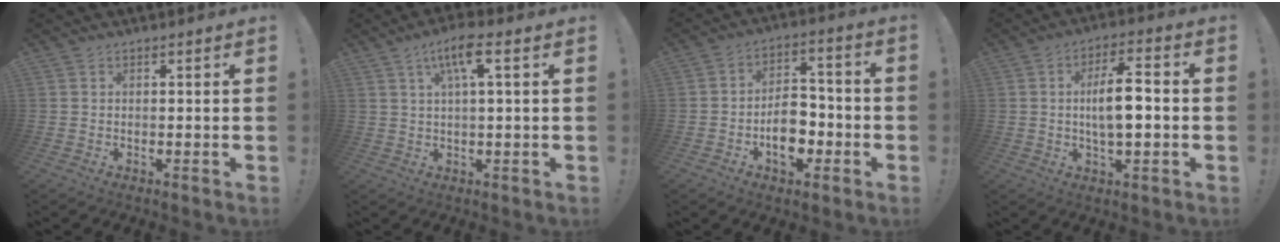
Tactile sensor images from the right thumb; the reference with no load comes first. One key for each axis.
{"total": 8.0, "fx": 2.8, "fy": 1.6, "fz": 7.3, "tx": -0.131, "ty": 0.002, "tz": 0.045}
{"total": 11.3, "fx": -3.8, "fy": 7.5, "fz": 7.6, "tx": -0.112, "ty": 0.026, "tz": -0.064}
{"total": 9.9, "fx": -0.7, "fy": 3.6, "fz": 9.2, "tx": -0.162, "ty": 0.007, "tz": -0.018}